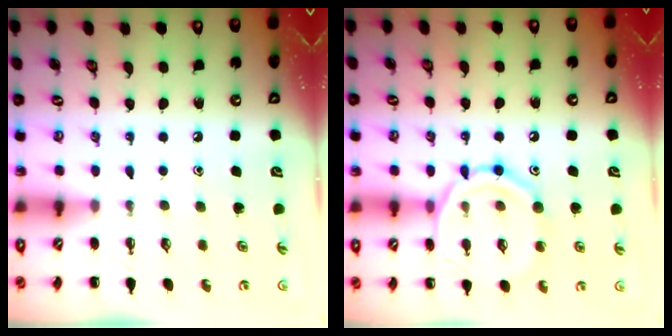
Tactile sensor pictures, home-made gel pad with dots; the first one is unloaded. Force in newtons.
{"total": 12.7, "press": 12.7, "slide": 1.0}